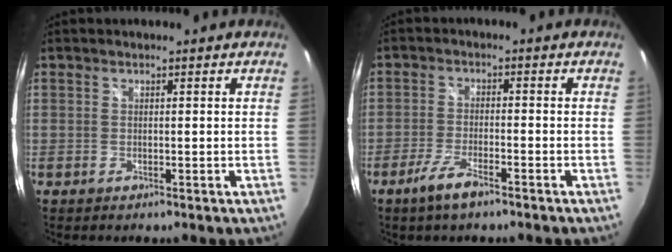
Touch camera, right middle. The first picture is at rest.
{"total": 5.2, "force": [-3.6, 0.9, 3.6], "torque": [-0.090, -0.008, -0.071]}